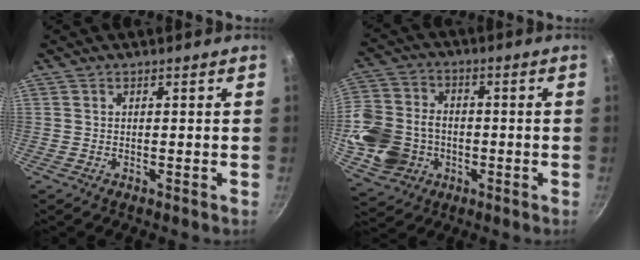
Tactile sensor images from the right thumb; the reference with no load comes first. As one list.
[{"total": 16.0, "force": [-3.0, 13.1, 8.6], "torque": [-0.166, 0.026, -0.052]}]